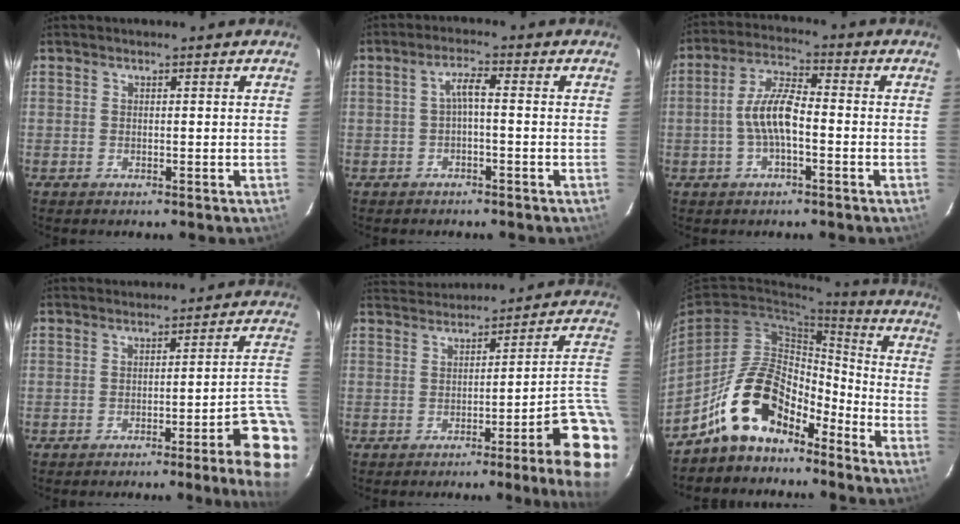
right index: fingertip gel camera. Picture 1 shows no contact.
{"total": 2.7, "force": [-0.7, 0.4, 2.6], "torque": [-0.053, 0.008, -0.013]}
{"total": 7.7, "force": [-1.9, 2.6, 7.0], "torque": [-0.146, 0.014, -0.038]}
{"total": 9.2, "force": [-6.1, -0.6, 6.8], "torque": [-0.035, 0.009, -0.069]}
{"total": 10.1, "force": [-2.5, -0.1, 9.8], "torque": [-0.093, 0.005, -0.020]}
{"total": 14.7, "force": [-10.8, 7.0, 7.0], "torque": [-0.137, 0.036, -0.184]}